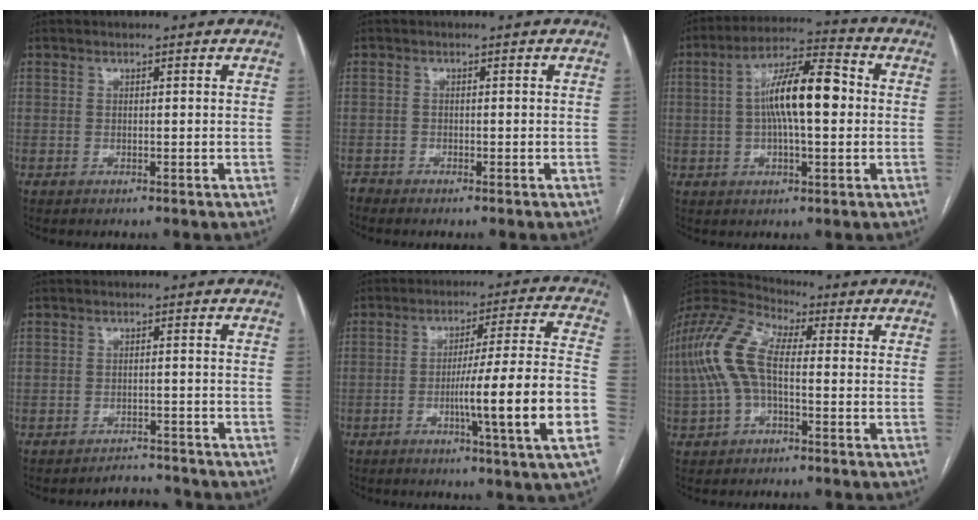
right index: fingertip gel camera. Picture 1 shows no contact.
{"total": 1.0, "force": [-0.9, 0.1, -0.5], "torque": [0.007, -0.002, -0.018]}
{"total": 11.9, "force": [0.7, 2.8, 11.5], "torque": [-0.210, 0.026, 0.007]}
{"total": 2.7, "force": [-2.5, 0.5, -0.9], "torque": [0.018, 0.003, -0.033]}
{"total": 15.7, "force": [-4.5, -1.6, 14.9], "torque": [-0.235, -0.007, -0.075]}
{"total": 12.1, "force": [0.2, 5.6, 10.7], "torque": [-0.249, 0.039, -0.001]}